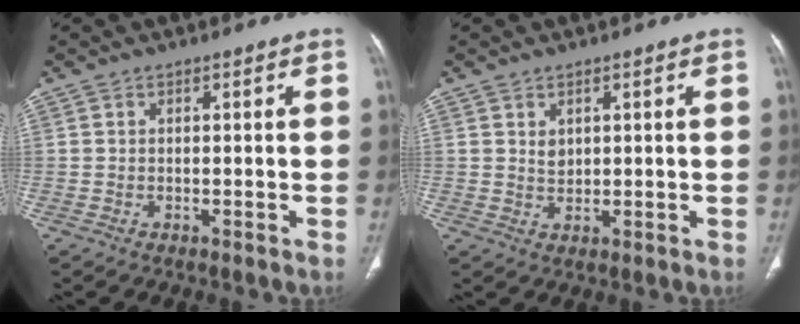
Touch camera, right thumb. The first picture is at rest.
{"total": 2.1, "force": [1.0, 1.4, 1.1], "torque": [-0.013, -0.009, 0.023]}